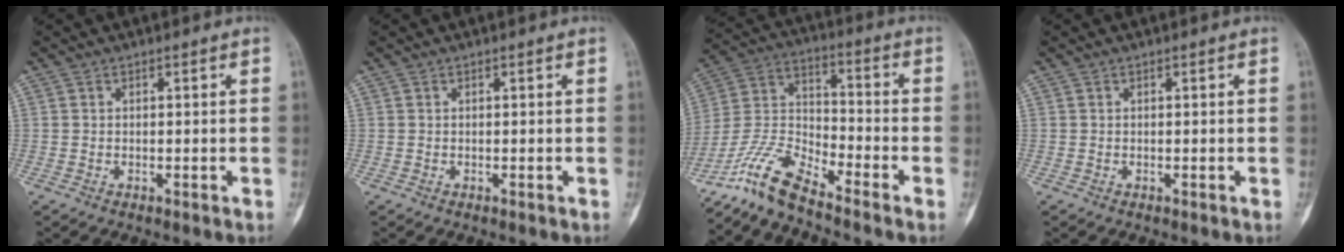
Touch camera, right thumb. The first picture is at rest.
{"total": 0.0}
{"total": 10.4, "force": [-9.2, 1.4, 4.7], "torque": [-0.108, 0.064, -0.194]}
{"total": 0.0}